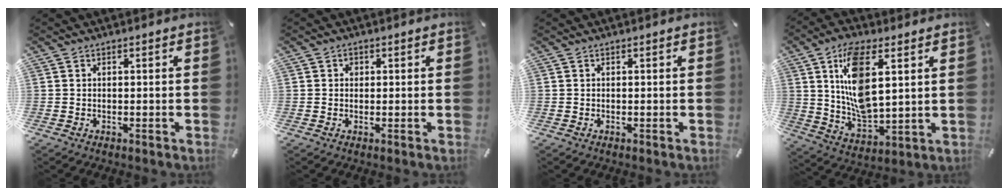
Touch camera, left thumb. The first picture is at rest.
{"total": 1.3, "force": [0.0, 1.2, 0.4], "torque": [-0.002, 0.004, -0.004]}
{"total": 0.0}
{"total": 14.2, "force": [5.2, 7.1, 11.1], "torque": [-0.216, -0.005, 0.093]}